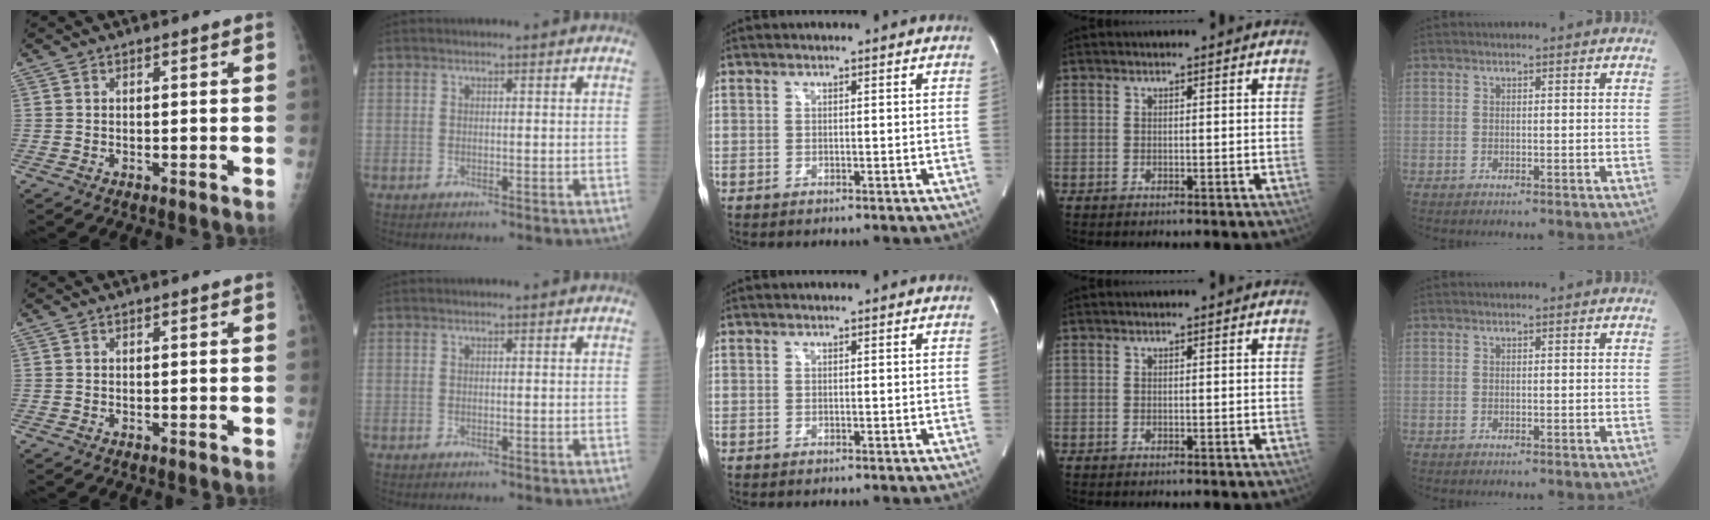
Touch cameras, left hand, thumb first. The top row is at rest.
{}